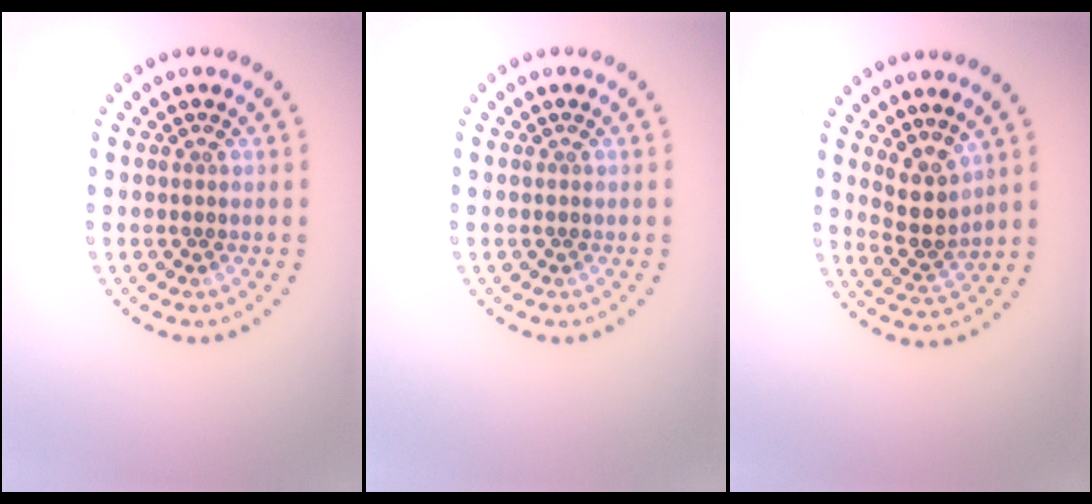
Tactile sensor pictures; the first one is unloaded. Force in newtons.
{"total": 0.0}
{"total": 2.9, "press": 2.2, "slide": 1.8}